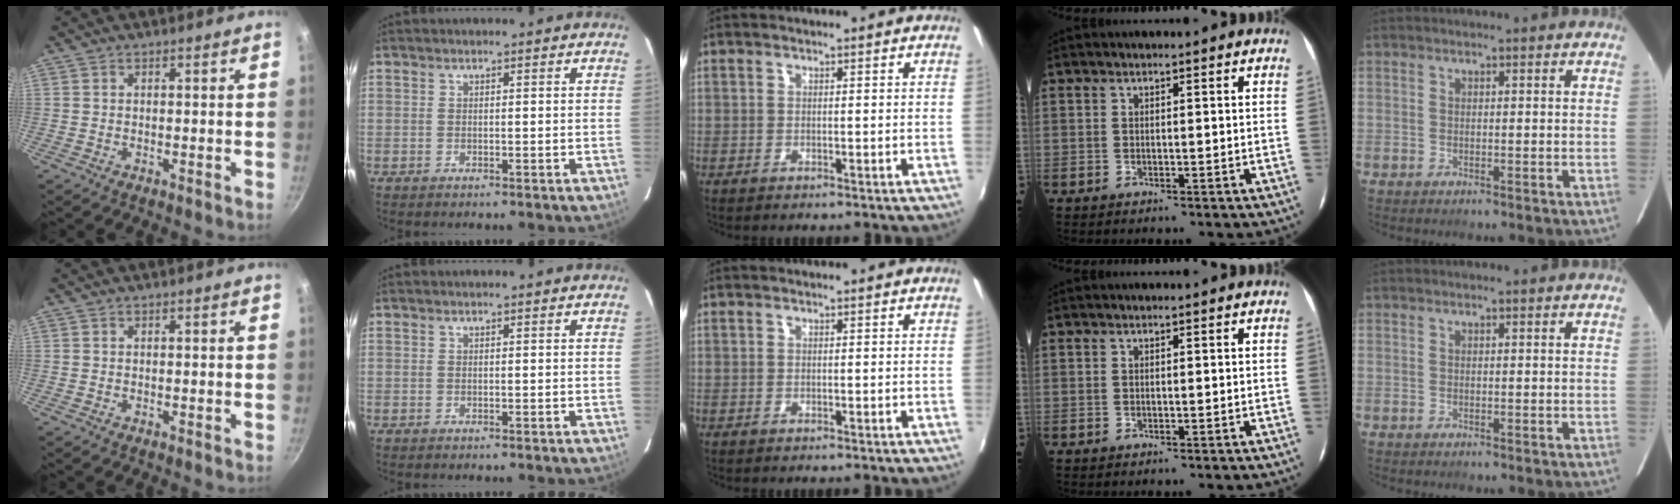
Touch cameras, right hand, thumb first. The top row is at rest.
{}